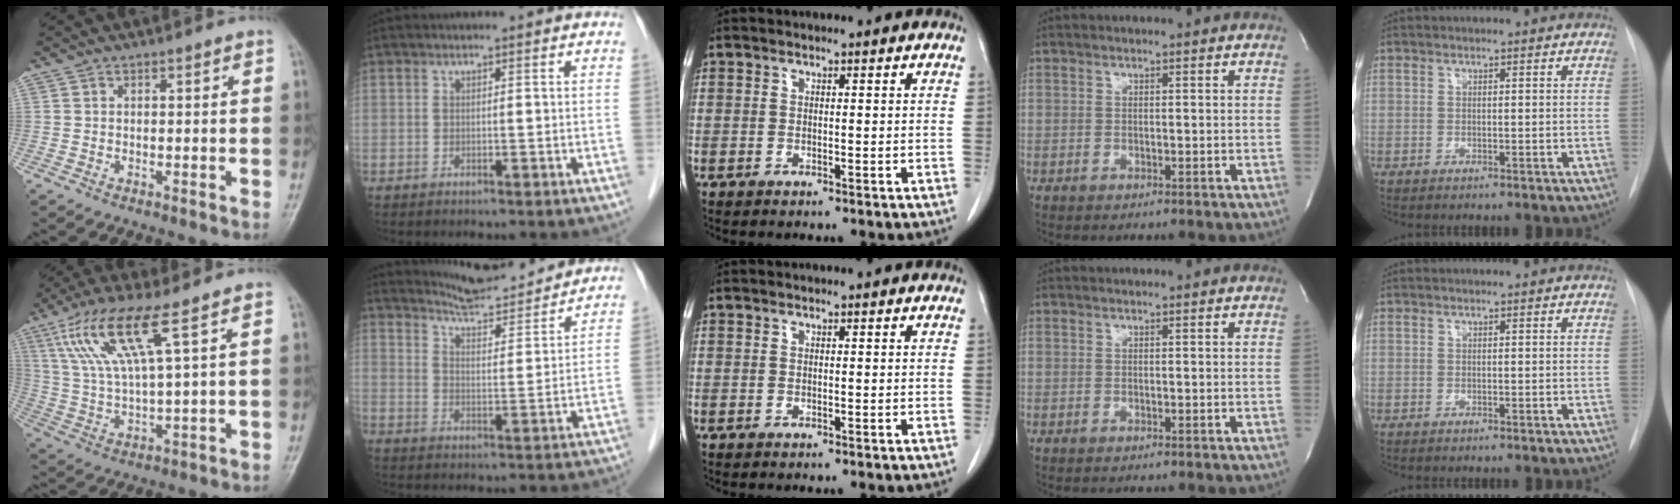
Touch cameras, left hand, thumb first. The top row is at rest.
{"thumb": {"total": 12.3, "force": [5.9, 1.7, 10.7], "torque": [-0.238, -0.013, 0.121]}, "index": {"total": 11.3, "force": [11.1, 0.3, 2.1], "torque": [-0.041, 0.004, 0.169]}}